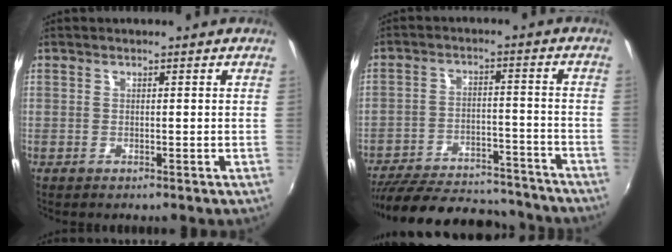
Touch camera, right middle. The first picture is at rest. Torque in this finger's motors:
{"motor_torque": [1.04, -1.10, 0.75, 0.21]}